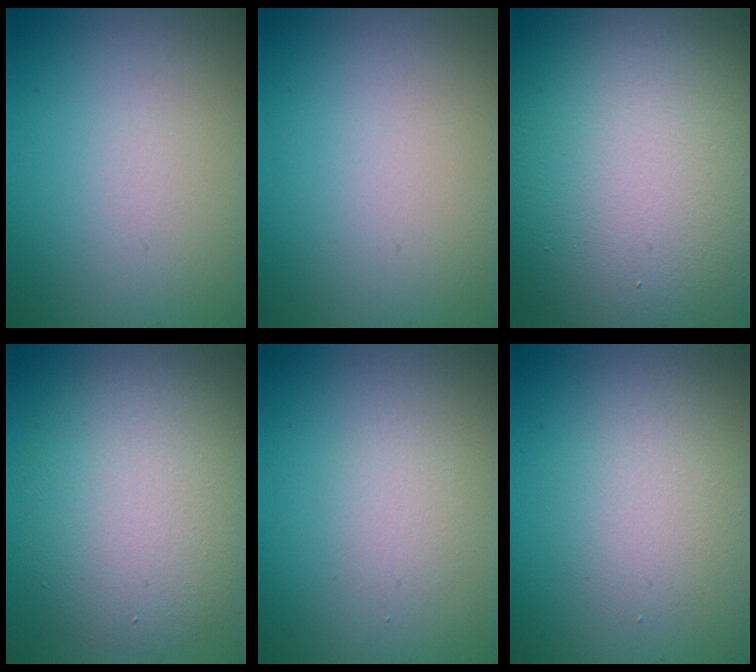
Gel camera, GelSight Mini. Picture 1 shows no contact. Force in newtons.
{"total": 0.0}
{"total": 16.0, "press": 16.0, "slide": 0.9}
{"total": 7.3, "press": 7.3, "slide": 0.4}
{"total": 1.3, "press": 1.3, "slide": 0.1}
{"total": 2.6, "press": 2.6, "slide": 0.2}